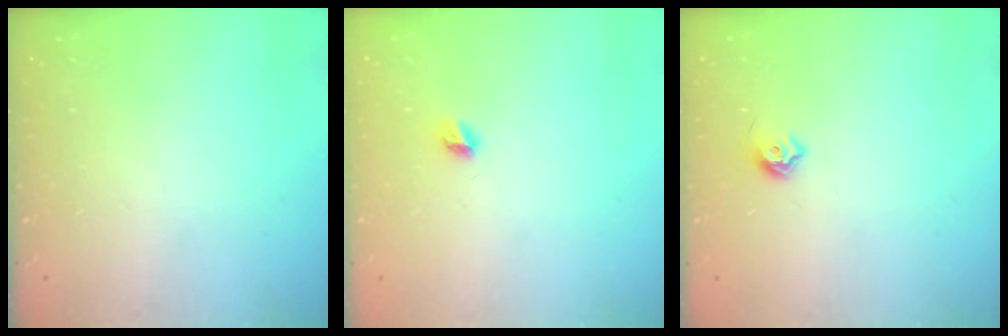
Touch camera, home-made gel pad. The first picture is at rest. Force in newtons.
{"total": 5.0, "press": 5.0, "slide": 0.4}
{"total": 6.0, "press": 5.9, "slide": 1.0}